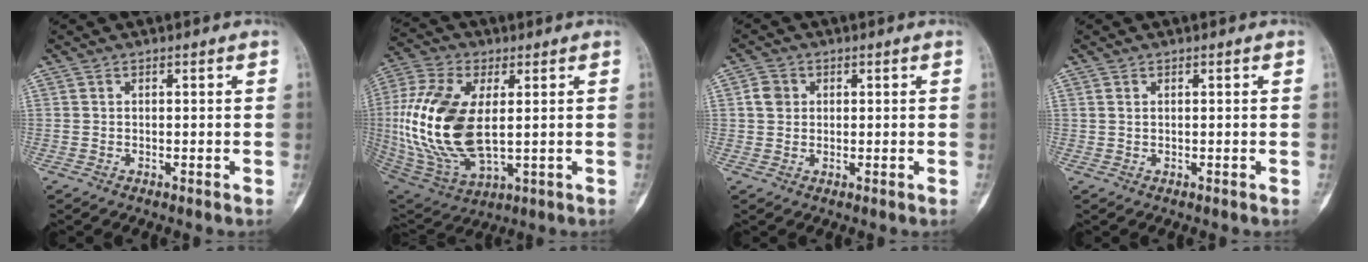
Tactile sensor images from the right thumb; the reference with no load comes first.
{"total": 21.6, "force": [1.3, 11.4, 18.3], "torque": [-0.393, -0.012, 0.033]}
{"total": 3.2, "force": [0.6, 2.8, 1.3], "torque": [-0.007, 0.003, 0.008]}
{"total": 0.6, "force": [0.2, 0.4, 0.4], "torque": [-0.010, 0.003, 0.006]}